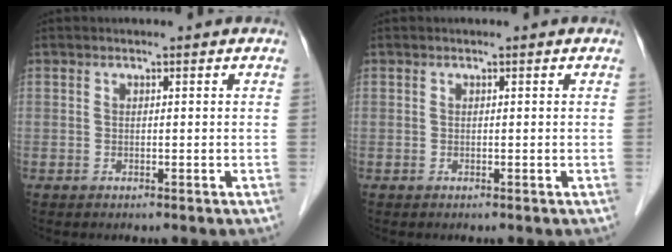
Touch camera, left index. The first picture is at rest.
{"total": 0.0}